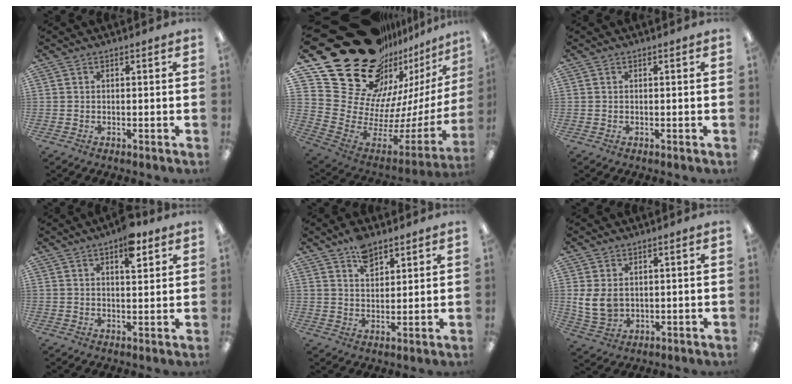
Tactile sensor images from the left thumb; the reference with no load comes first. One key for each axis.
{"total": 32.8, "fx": 19.9, "fy": 18.8, "fz": 18.1, "tx": -0.252, "ty": -0.190, "tz": 0.436}
{"total": 0.0}
{"total": 7.6, "fx": 4.6, "fy": 3.2, "fz": 5.2, "tx": -0.064, "ty": -0.021, "tz": 0.072}
{"total": 6.6, "fx": 4.8, "fy": 3.4, "fz": 3.1, "tx": -0.043, "ty": -0.024, "tz": 0.083}
{"total": 7.0, "fx": 1.8, "fy": 5.3, "fz": 4.2, "tx": -0.111, "ty": -0.004, "tz": 0.035}